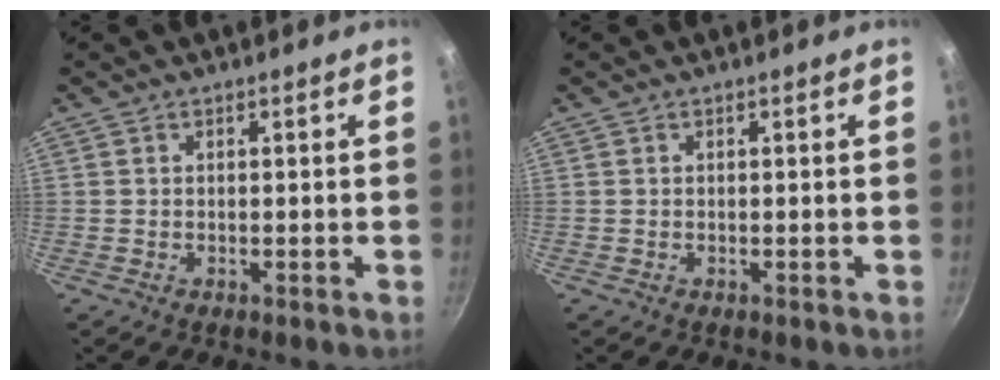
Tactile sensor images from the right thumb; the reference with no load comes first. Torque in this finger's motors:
{"motor_torque": [-0.04, 0.04, -0.03, -0.03, 0.00]}